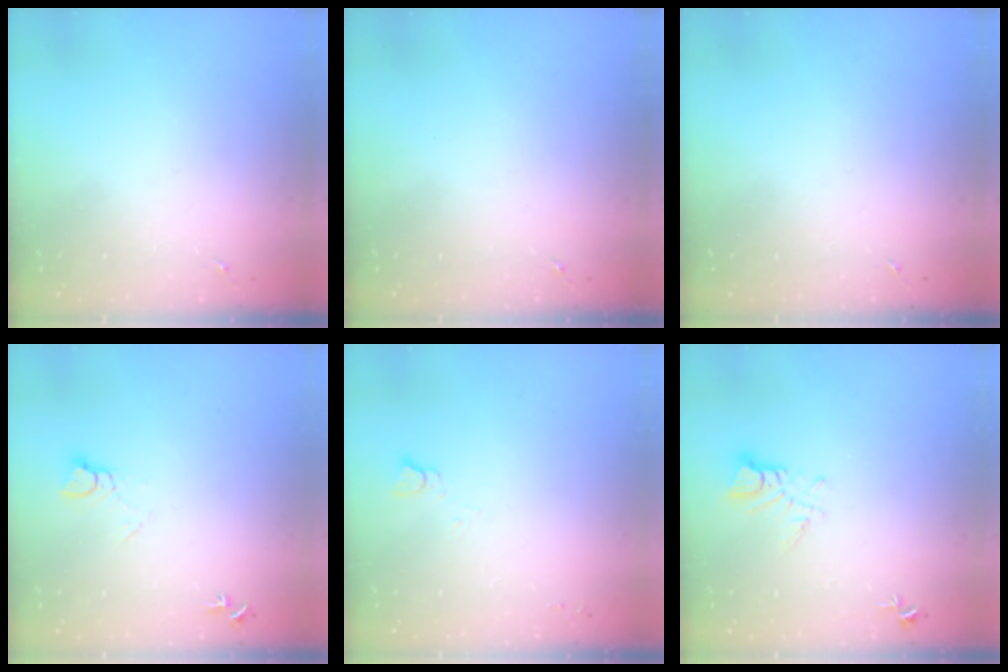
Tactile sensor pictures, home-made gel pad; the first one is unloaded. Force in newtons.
{"total": 0.0}
{"total": 0.0}
{"total": 5.5, "press": 5.5, "slide": 0.5}
{"total": 2.8, "press": 2.7, "slide": 0.3}
{"total": 4.3, "press": 4.3, "slide": 0.3}